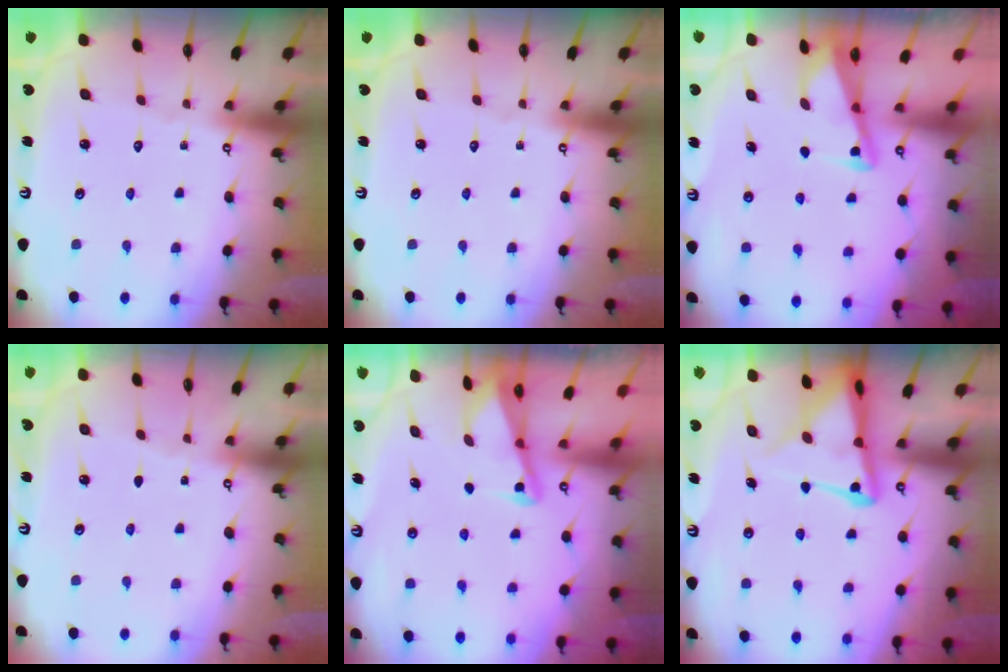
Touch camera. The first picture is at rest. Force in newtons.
{"total": 0.0}
{"total": 3.0, "press": 3.0, "slide": 0.3}
{"total": 3.1, "press": 3.0, "slide": 0.5}
{"total": 2.0, "press": 2.0, "slide": 0.4}
{"total": 7.2, "press": 7.2, "slide": 0.8}